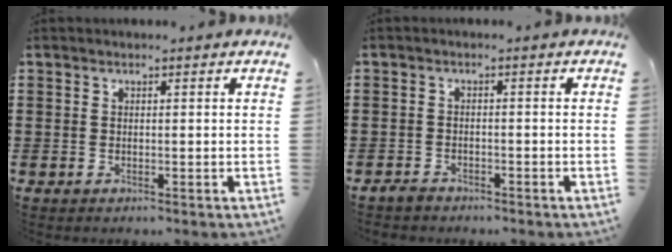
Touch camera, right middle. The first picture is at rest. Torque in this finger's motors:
{"motor_torque": [1.16, 0.98, 0.01, 0.03]}